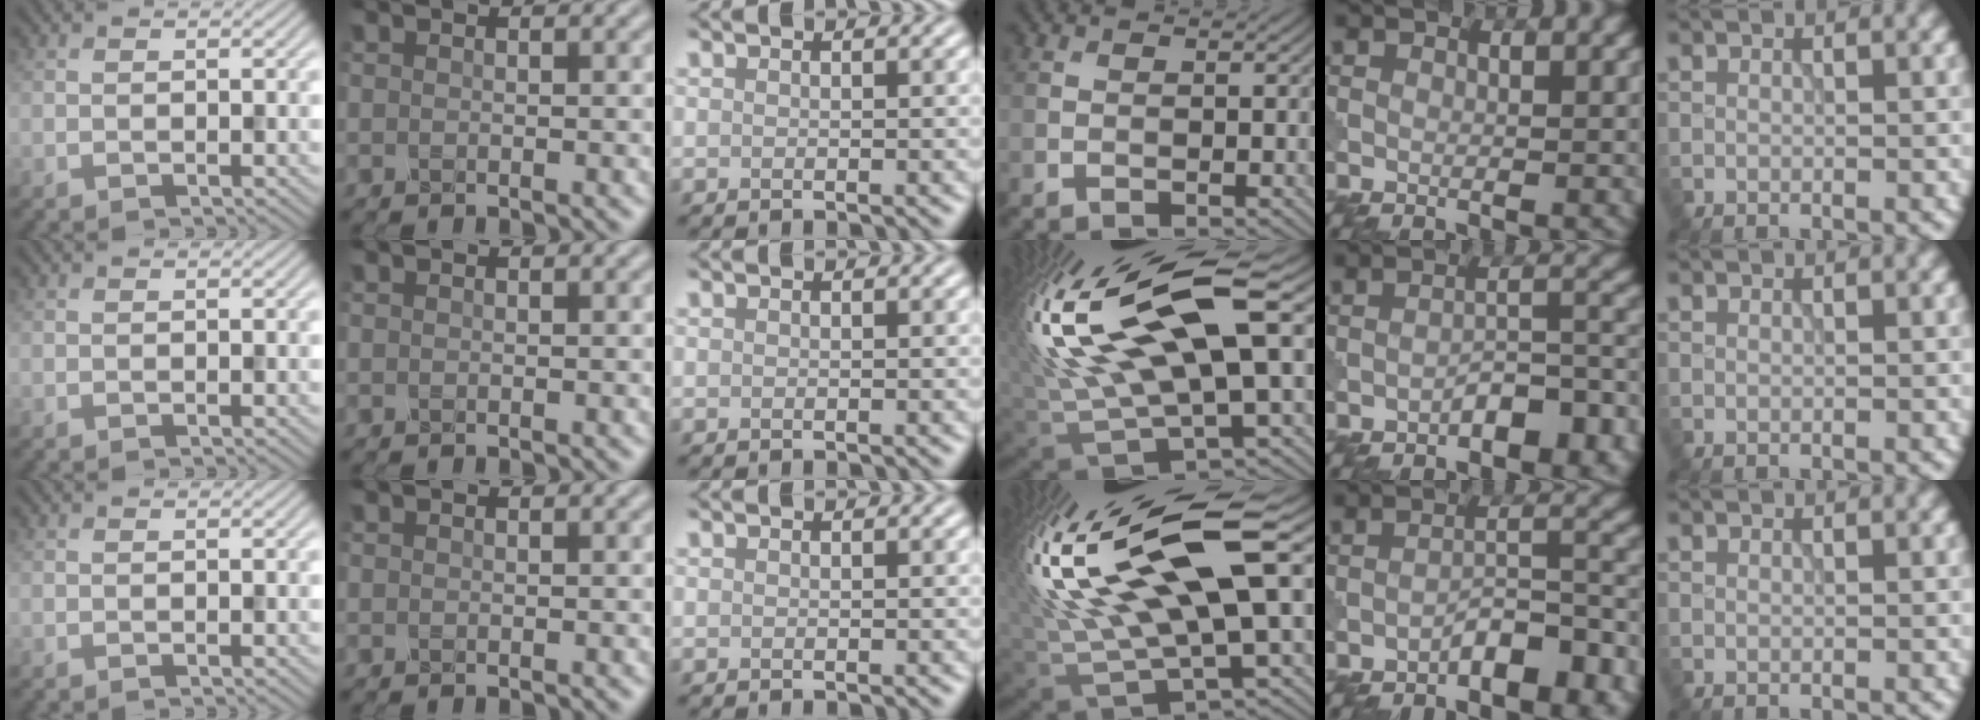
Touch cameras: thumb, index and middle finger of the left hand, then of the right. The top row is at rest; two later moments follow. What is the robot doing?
{"motion": "shake", "object": "salt shaker"}